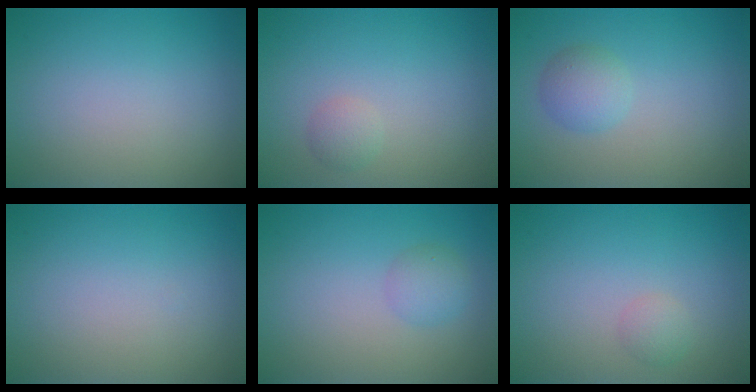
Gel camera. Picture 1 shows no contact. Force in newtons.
{"total": 1.2, "press": 1.2, "slide": 0.0}
{"total": 2.2, "press": 2.2, "slide": 0.1}
{"total": 0.0}
{"total": 1.7, "press": 1.7, "slide": 0.0}
{"total": 1.1, "press": 1.1, "slide": 0.1}